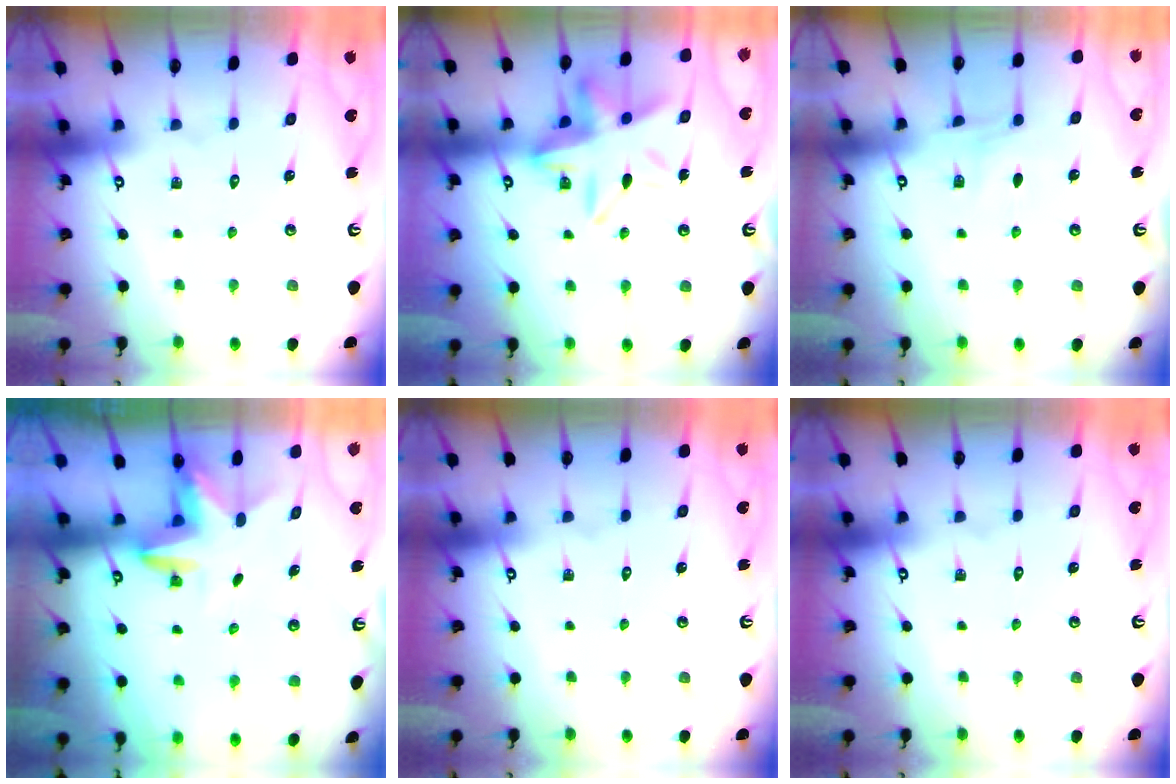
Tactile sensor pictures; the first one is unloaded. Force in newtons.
{"total": 15.5, "press": 15.4, "slide": 1.5}
{"total": 5.4, "press": 5.4, "slide": 0.5}
{"total": 3.3, "press": 3.3, "slide": 0.3}
{"total": 0.0}
{"total": 0.0}